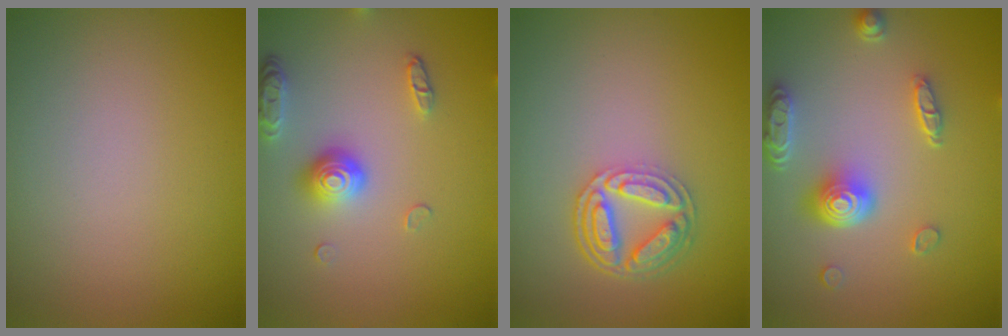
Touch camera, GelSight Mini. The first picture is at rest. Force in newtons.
{"total": 3.6, "press": 2.9, "slide": 2.2}
{"total": 4.5, "press": 3.5, "slide": 2.8}
{"total": 4.7, "press": 3.7, "slide": 3.0}